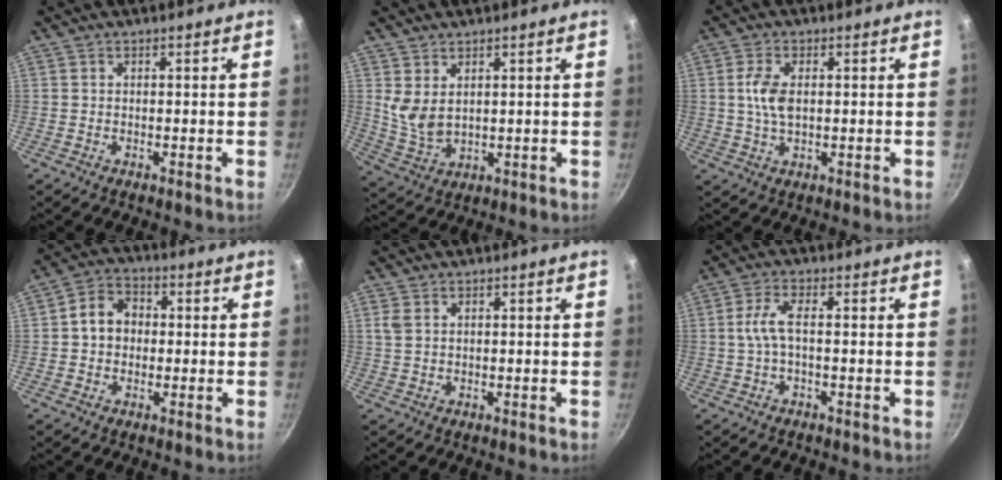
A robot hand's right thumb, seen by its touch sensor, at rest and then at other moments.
{"total": 5.8, "force": [2.4, 3.4, 4.0], "torque": [-0.070, -0.028, 0.059]}
{"total": 5.7, "force": [0.7, 3.0, 4.7], "torque": [-0.092, 0.003, 0.013]}
{"total": 7.1, "force": [0.2, 5.8, 4.0], "torque": [-0.041, 0.018, -0.009]}
{"total": 2.5, "force": [1.0, 1.7, 1.6], "torque": [-0.033, 0.002, 0.022]}
{"total": 4.4, "force": [-0.5, 1.3, 4.1], "torque": [-0.100, 0.015, -0.013]}